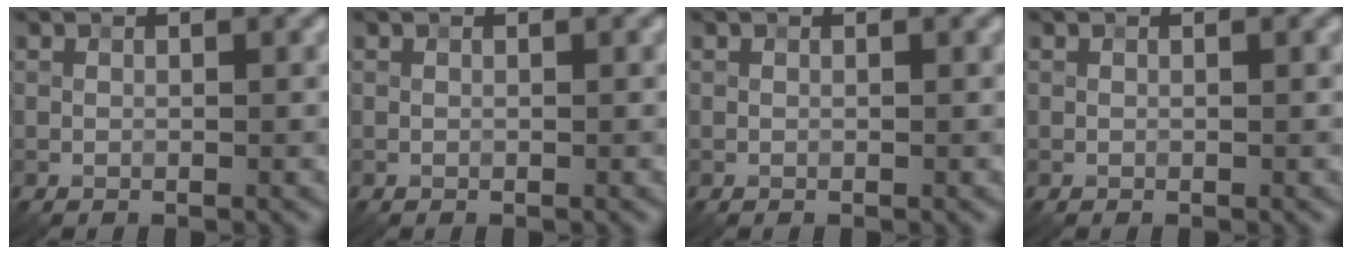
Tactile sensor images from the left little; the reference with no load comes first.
{"total": 0.0}
{"total": 0.0}
{"total": 0.0}